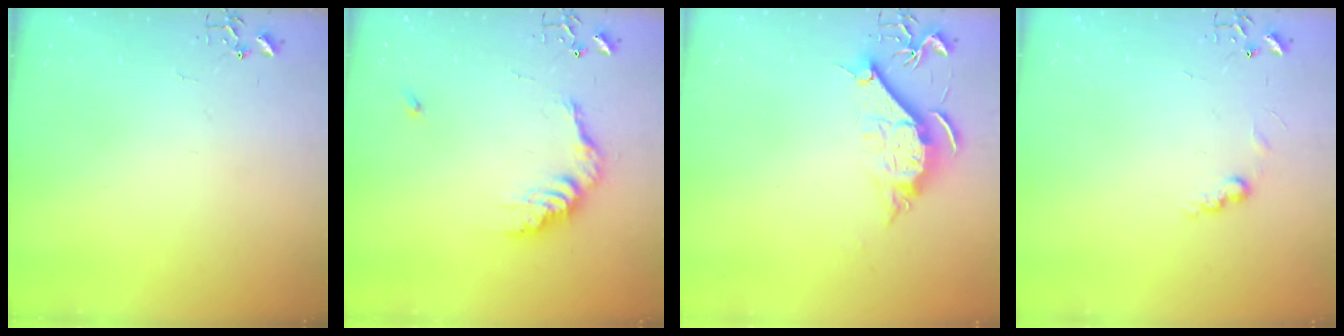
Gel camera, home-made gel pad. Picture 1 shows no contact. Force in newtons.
{"total": 13.3, "press": 13.2, "slide": 1.1}
{"total": 10.1, "press": 10.0, "slide": 0.8}
{"total": 6.6, "press": 6.5, "slide": 0.9}